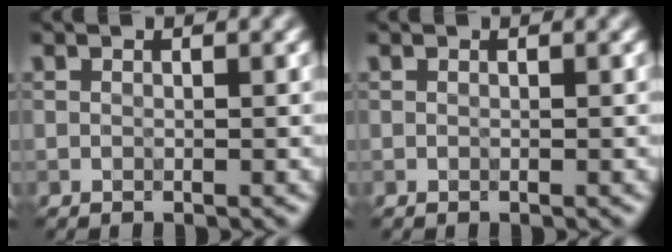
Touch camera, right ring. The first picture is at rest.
{"total": 0.0}